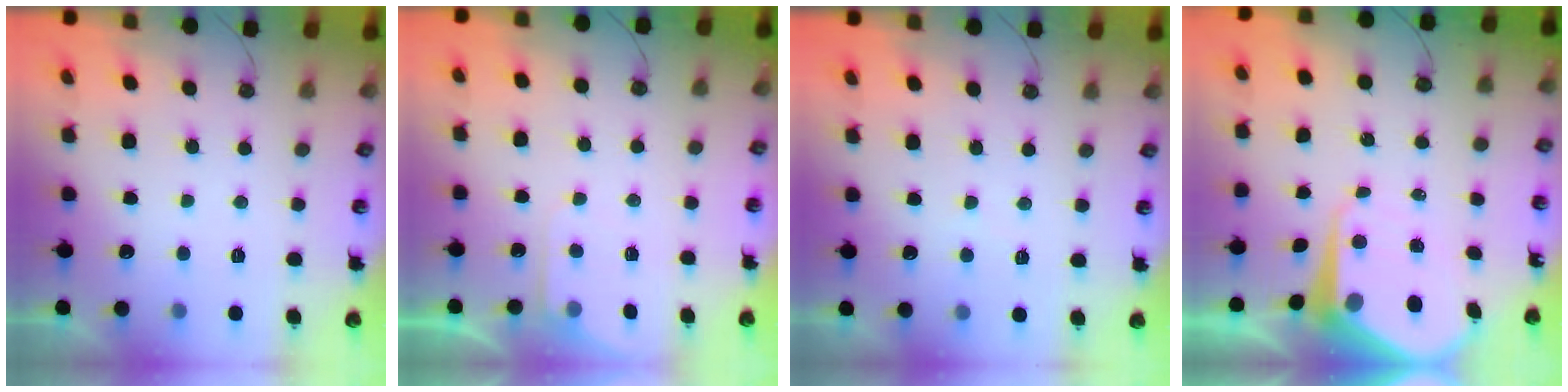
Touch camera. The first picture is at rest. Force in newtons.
{"total": 4.2, "press": 4.2, "slide": 0.7}
{"total": 1.5, "press": 1.5, "slide": 0.4}
{"total": 10.6, "press": 10.6, "slide": 1.0}